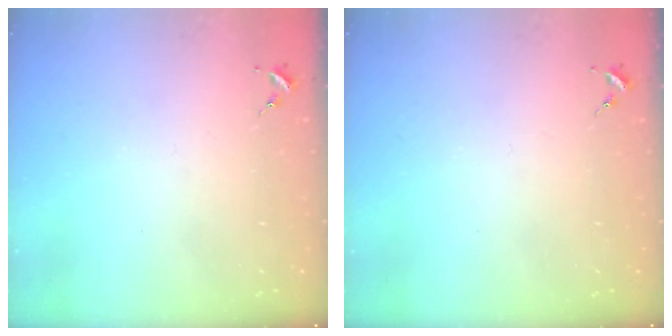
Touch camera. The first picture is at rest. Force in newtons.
{"total": 0.0}